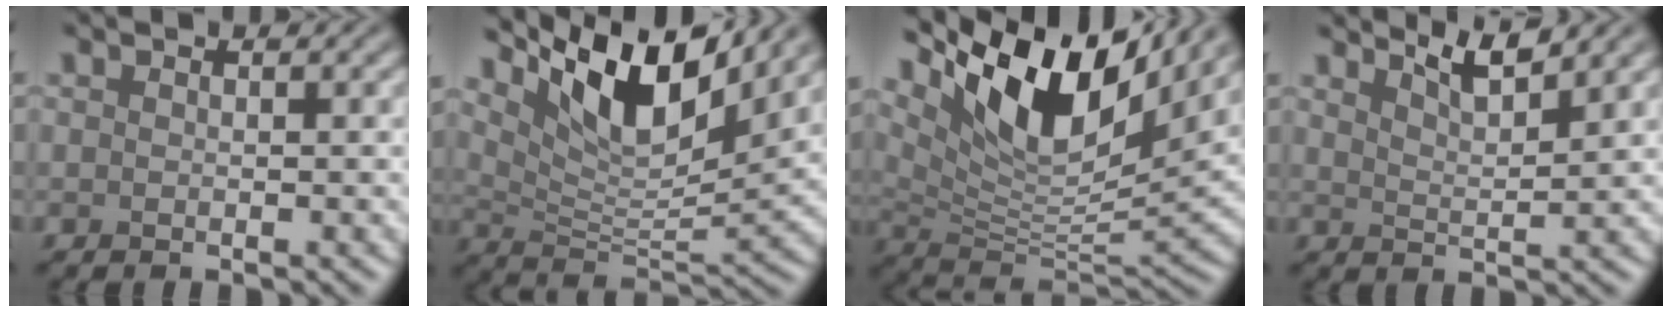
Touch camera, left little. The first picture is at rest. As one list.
[{"total": 9.7, "force": [6.3, 3.2, 6.6], "torque": [-0.114, 0.000, 0.117]}, {"total": 11.8, "force": [7.0, 4.6, 8.4], "torque": [-0.146, 0.002, 0.130]}, {"total": 3.1, "force": [2.6, 0.5, 1.6], "torque": [-0.017, 0.002, 0.044]}]